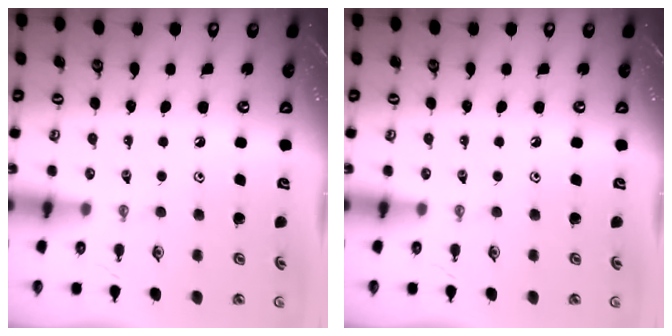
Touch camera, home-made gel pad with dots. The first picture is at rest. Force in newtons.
{"total": 0.0}